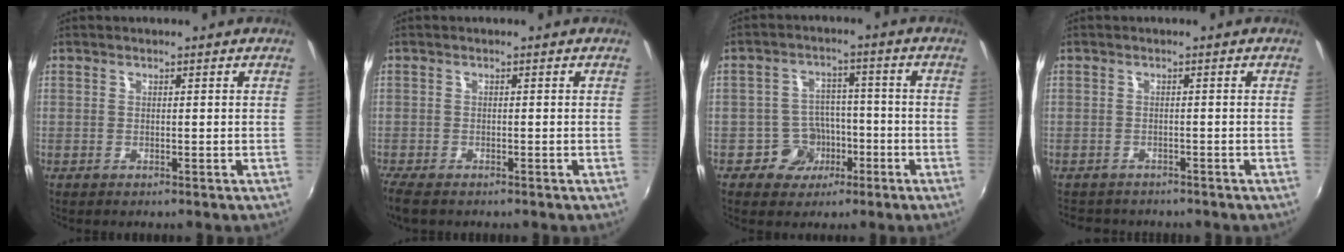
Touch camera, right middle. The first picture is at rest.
{"total": 4.1, "force": [-3.2, 1.3, 2.2], "torque": [-0.053, -0.019, -0.062]}
{"total": 6.8, "force": [-3.4, 5.8, 0.9], "torque": [-0.031, 0.027, -0.048]}
{"total": 5.2, "force": [-4.6, 2.2, 1.0], "torque": [-0.031, -0.007, -0.073]}